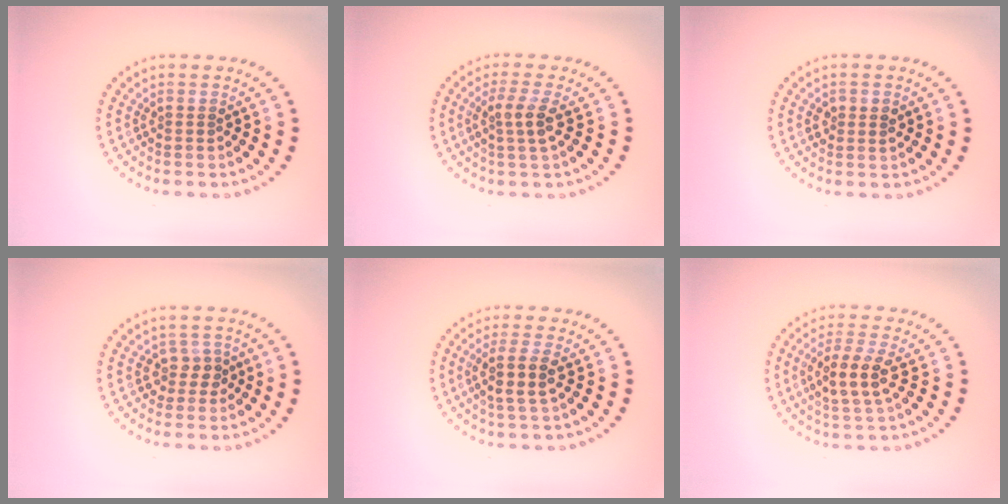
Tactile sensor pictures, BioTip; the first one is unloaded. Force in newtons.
{"total": 2.4, "press": 2.1, "slide": 1.0}
{"total": 1.5, "press": 1.5, "slide": 0.3}
{"total": 1.9, "press": 1.5, "slide": 1.1}
{"total": 2.8, "press": 2.4, "slide": 1.4}
{"total": 3.7, "press": 3.5, "slide": 1.3}